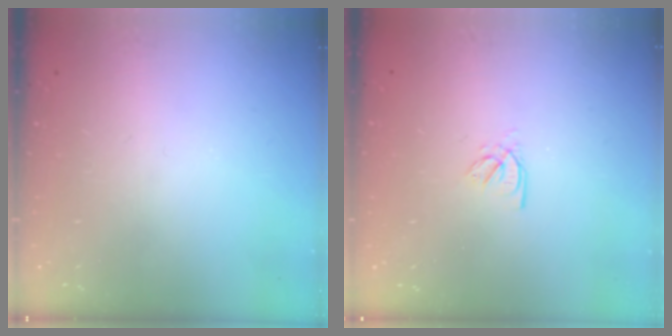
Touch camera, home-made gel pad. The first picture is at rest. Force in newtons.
{"total": 2.0, "press": 2.0, "slide": 0.4}